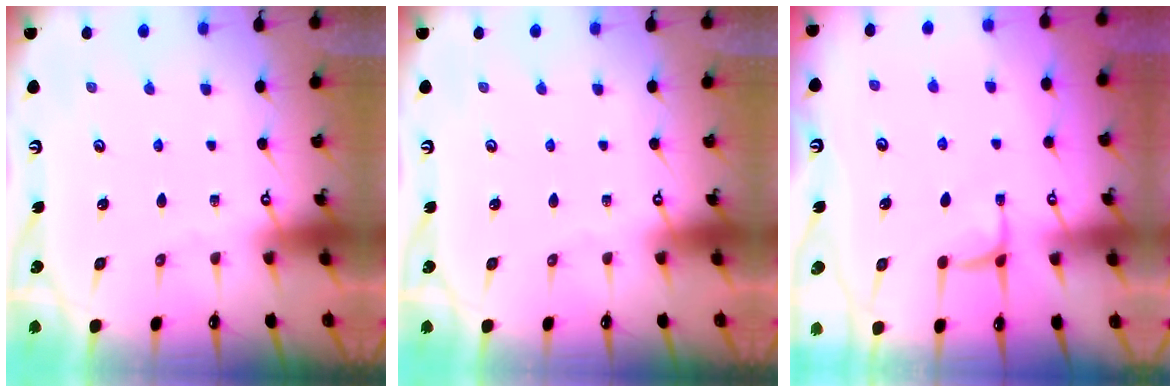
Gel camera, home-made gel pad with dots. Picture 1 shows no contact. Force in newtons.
{"total": 0.0}
{"total": 1.6, "press": 1.4, "slide": 0.7}